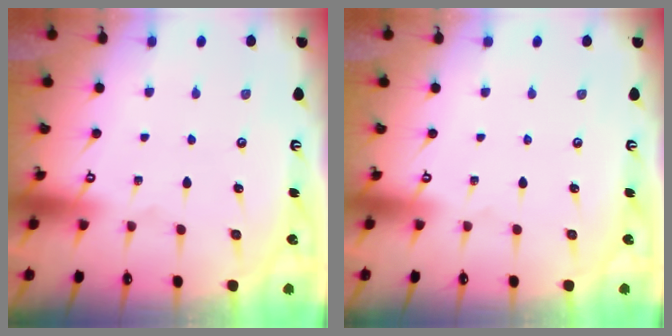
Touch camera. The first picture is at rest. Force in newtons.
{"total": 0.0}